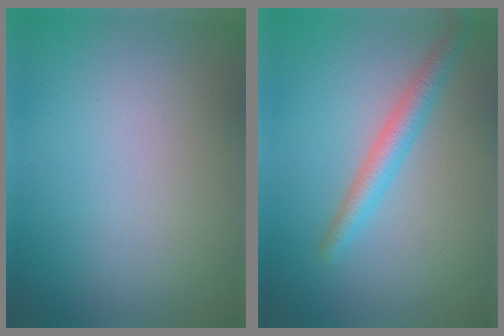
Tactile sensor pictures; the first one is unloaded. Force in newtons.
{"total": 2.7, "press": 2.7, "slide": 0.1}